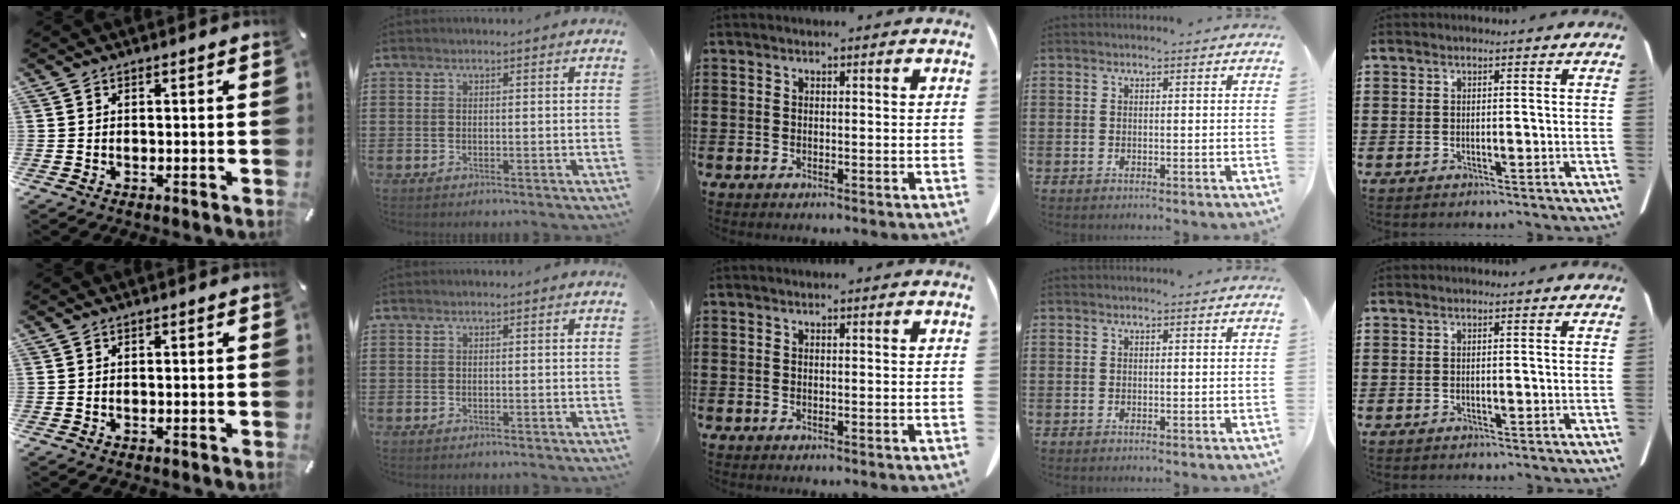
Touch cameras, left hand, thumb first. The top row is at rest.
{}